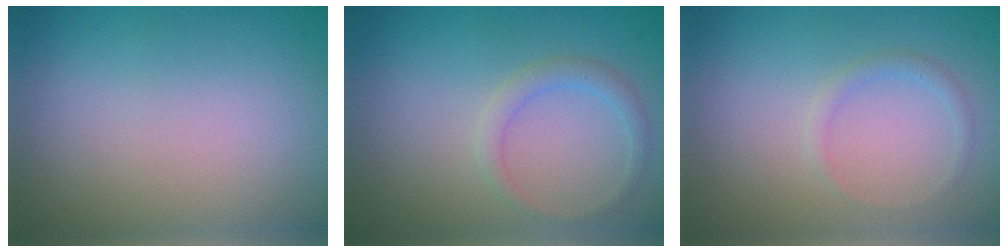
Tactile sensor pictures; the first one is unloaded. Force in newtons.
{"total": 1.7, "press": 1.7, "slide": 0.1}
{"total": 1.1, "press": 1.1, "slide": 0.1}